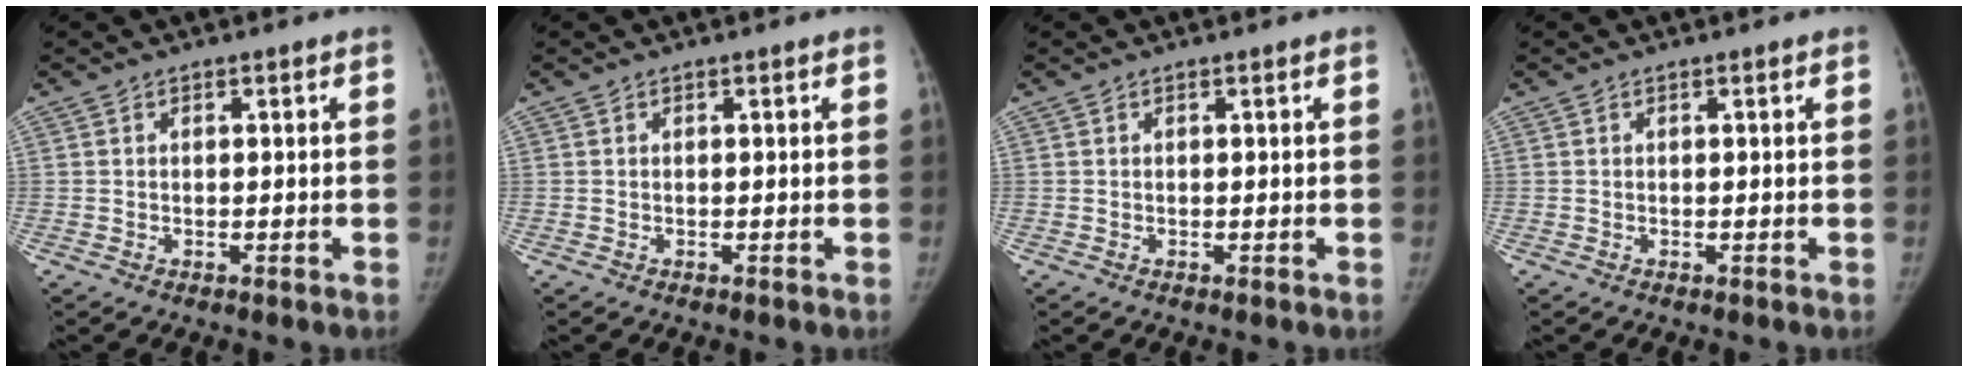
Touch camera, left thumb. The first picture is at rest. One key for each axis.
{"total": 0.0}
{"total": 0.0}
{"total": 0.0}